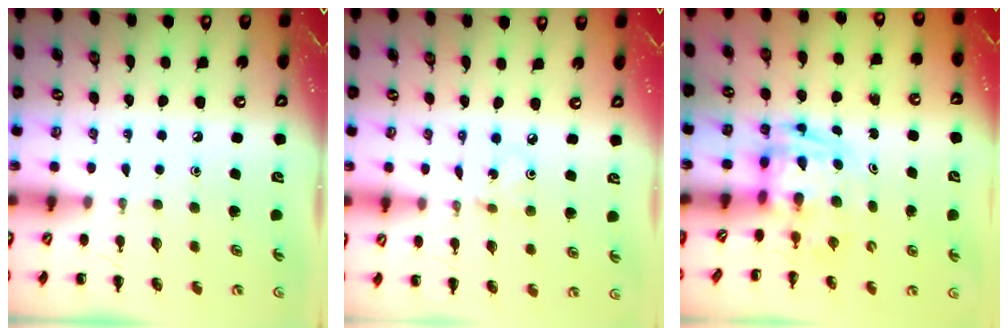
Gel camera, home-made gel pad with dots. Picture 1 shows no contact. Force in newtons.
{"total": 1.0, "press": 1.0, "slide": 0.3}
{"total": 2.7, "press": 2.7, "slide": 0.5}